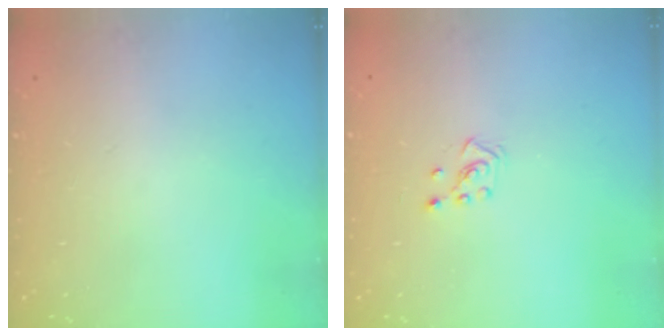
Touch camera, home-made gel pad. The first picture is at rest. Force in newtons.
{"total": 2.6, "press": 2.5, "slide": 0.6}